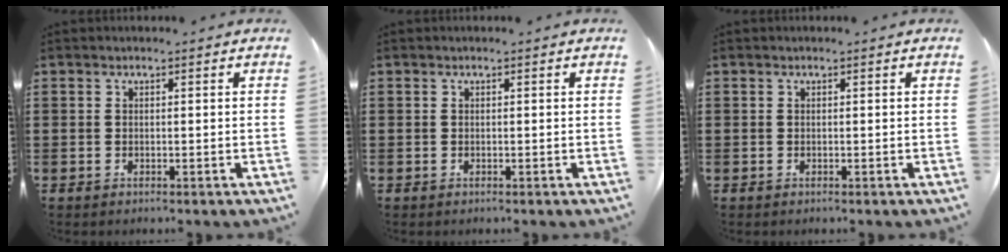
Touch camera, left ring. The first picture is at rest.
{"total": 0.0}
{"total": 0.0}